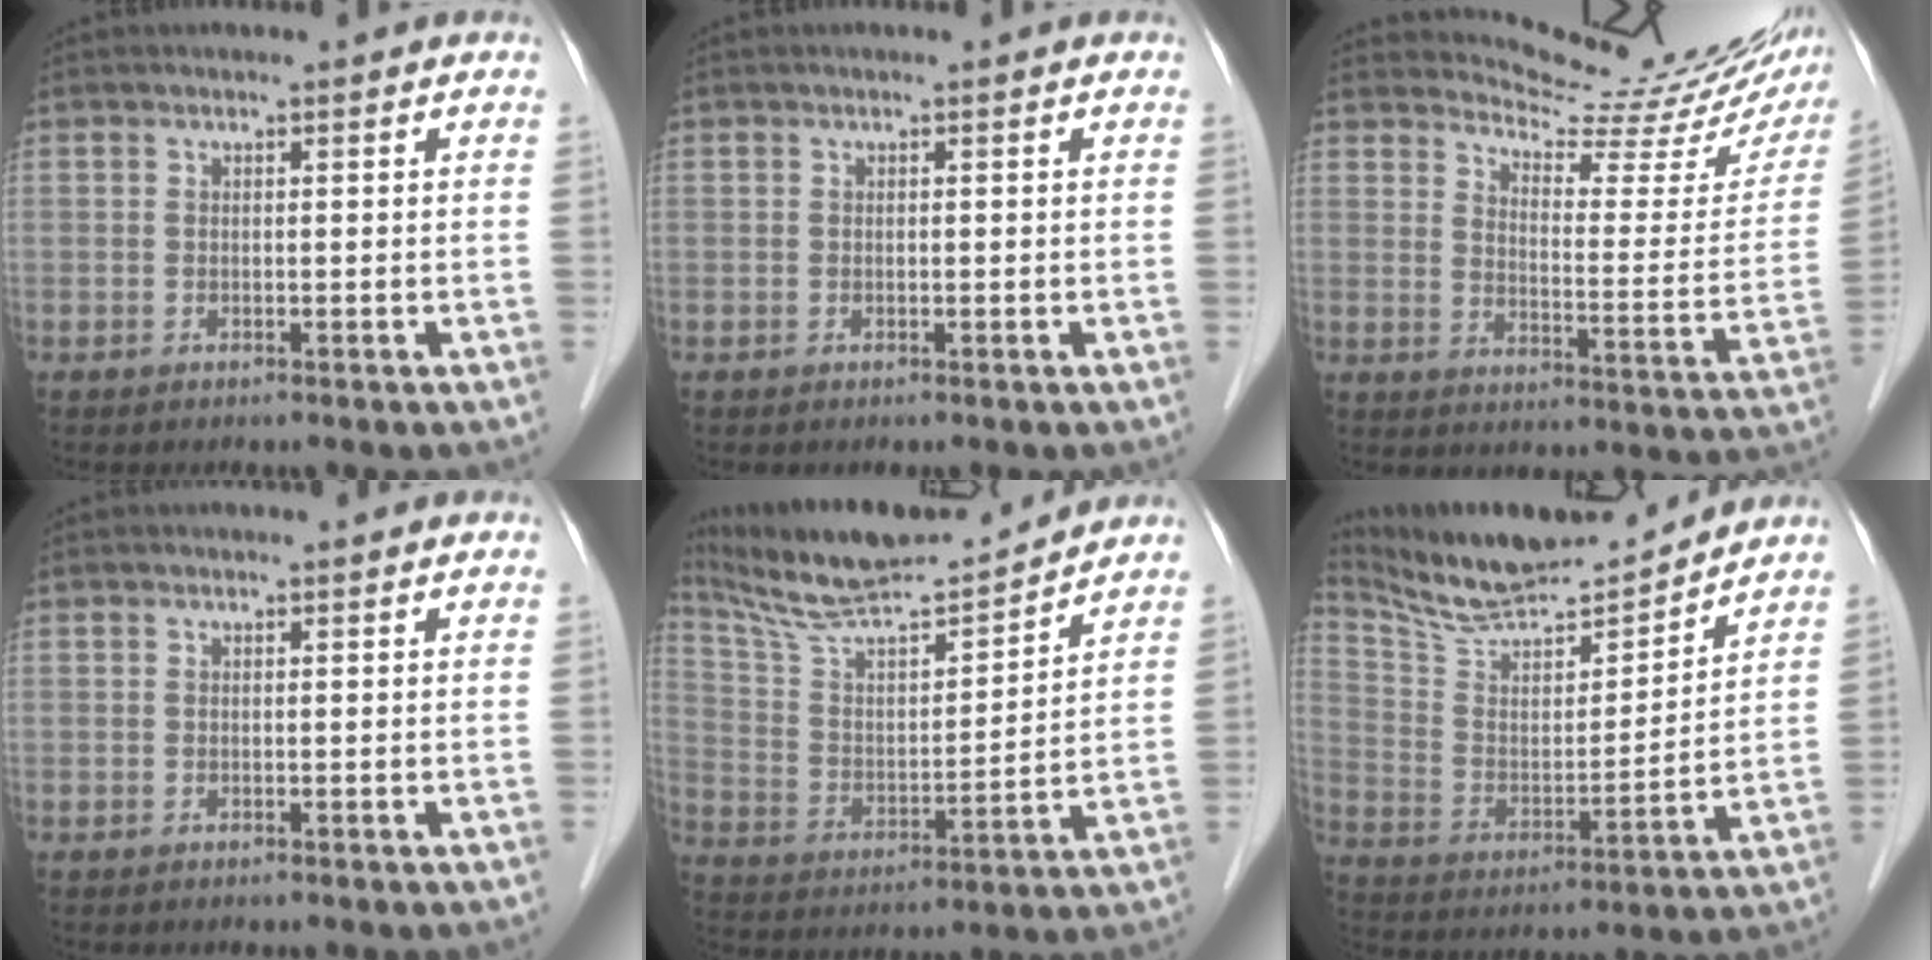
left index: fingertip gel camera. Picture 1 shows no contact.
{"total": 0.0}
{"total": 17.8, "force": [17.2, 1.9, 3.8], "torque": [-0.051, -0.086, 0.203]}
{"total": 0.0}
{"total": 15.9, "force": [14.8, 0.6, 5.6], "torque": [-0.113, 0.008, 0.268]}
{"total": 16.2, "force": [15.3, 1.2, 5.2], "torque": [-0.105, 0.002, 0.275]}